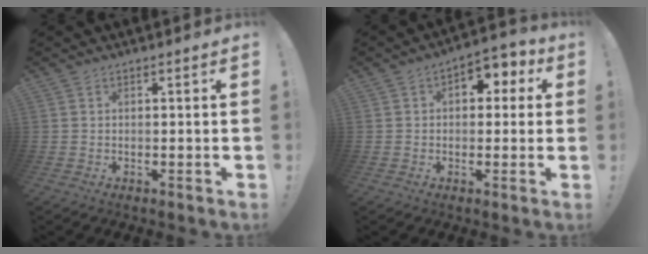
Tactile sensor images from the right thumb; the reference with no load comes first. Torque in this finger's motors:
{"motor_torque": [0.76, 1.53, 0.30, 0.05, 0.00]}